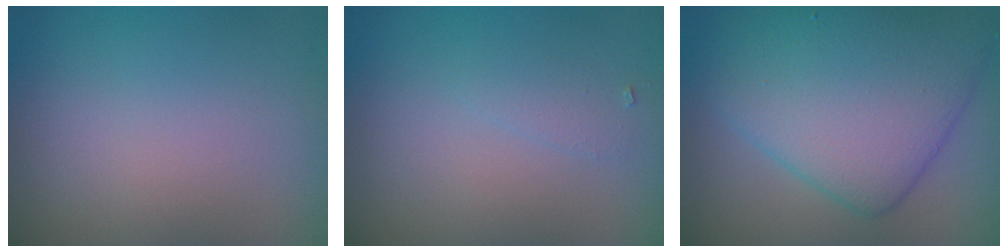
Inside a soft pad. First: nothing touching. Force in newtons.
{"total": 0.8, "press": 0.8, "slide": 0.0}
{"total": 8.5, "press": 8.5, "slide": 0.3}